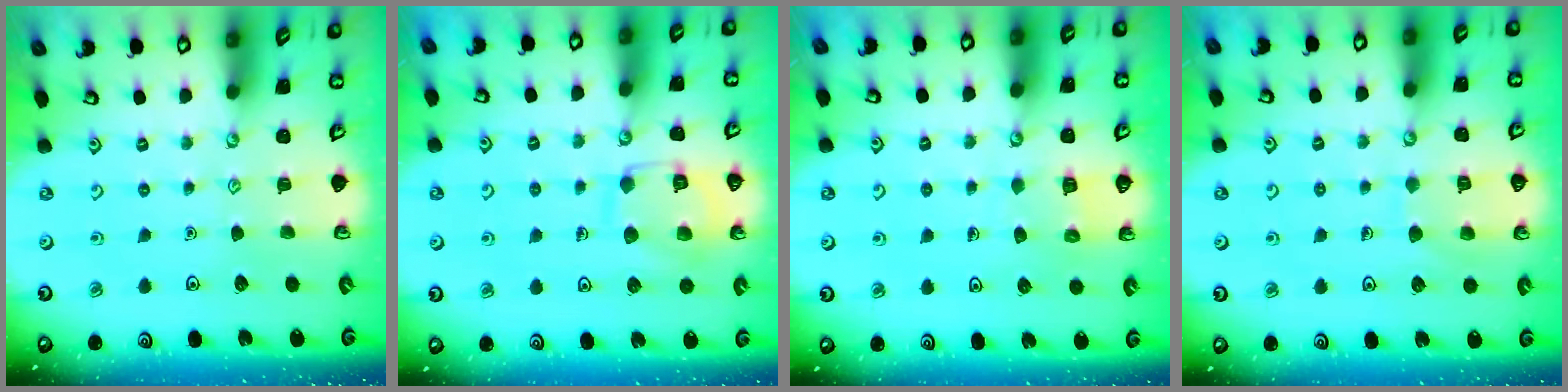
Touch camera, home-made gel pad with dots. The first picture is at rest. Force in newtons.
{"total": 11.2, "press": 11.2, "slide": 0.6}
{"total": 5.3, "press": 5.3, "slide": 0.4}
{"total": 6.8, "press": 6.8, "slide": 0.6}